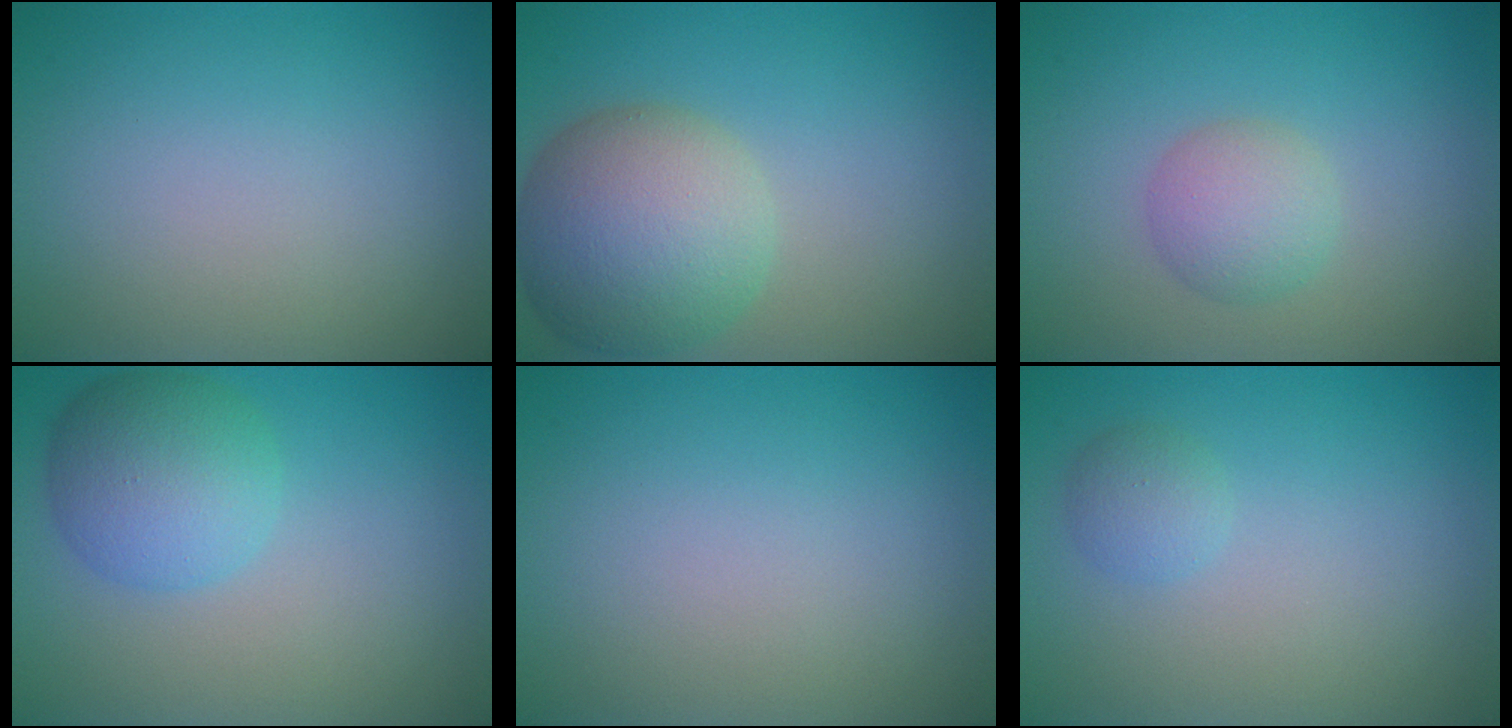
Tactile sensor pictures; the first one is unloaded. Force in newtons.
{"total": 8.3, "press": 8.3, "slide": 0.3}
{"total": 2.7, "press": 2.7, "slide": 0.1}
{"total": 5.2, "press": 5.2, "slide": 0.2}
{"total": 0.0}
{"total": 1.4, "press": 1.4, "slide": 0.1}